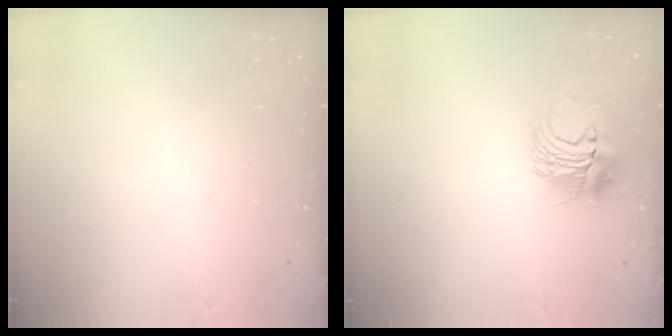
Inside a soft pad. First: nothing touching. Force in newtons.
{"total": 9.1, "press": 9.1, "slide": 0.6}